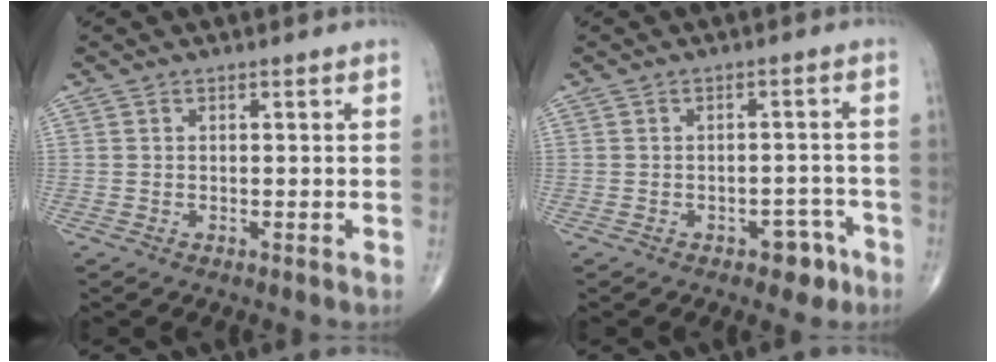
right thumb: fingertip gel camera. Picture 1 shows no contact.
{"total": 4.4, "force": [-2.6, 2.6, 2.3], "torque": [-0.009, 0.025, -0.030]}